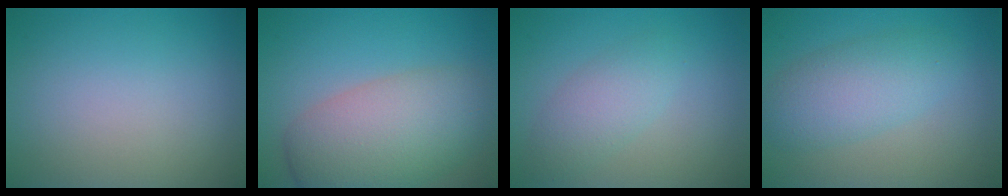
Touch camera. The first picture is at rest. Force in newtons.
{"total": 8.1, "press": 8.1, "slide": 0.3}
{"total": 2.8, "press": 2.8, "slide": 0.2}
{"total": 4.5, "press": 4.5, "slide": 0.2}